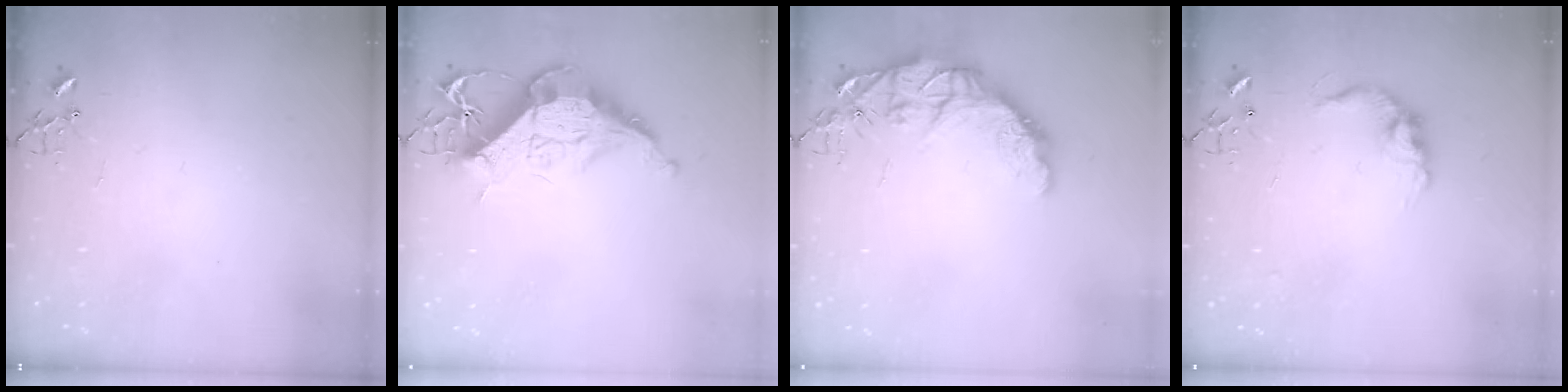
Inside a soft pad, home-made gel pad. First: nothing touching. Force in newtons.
{"total": 17.7, "press": 17.6, "slide": 1.5}
{"total": 14.1, "press": 14.1, "slide": 1.0}
{"total": 10.6, "press": 10.6, "slide": 0.5}